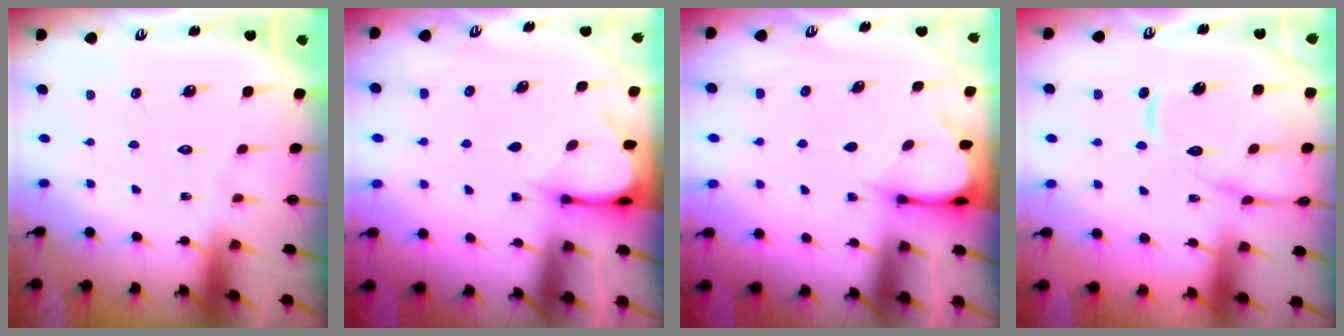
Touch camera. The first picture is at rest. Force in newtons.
{"total": 3.4, "press": 3.4, "slide": 0.3}
{"total": 3.4, "press": 3.4, "slide": 0.3}
{"total": 14.0, "press": 13.9, "slide": 1.4}